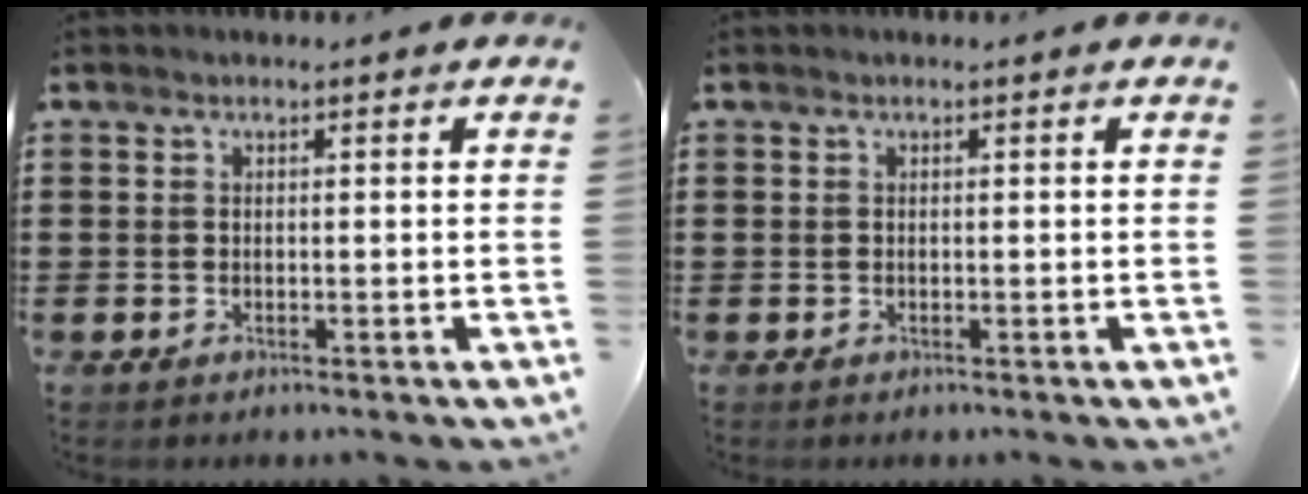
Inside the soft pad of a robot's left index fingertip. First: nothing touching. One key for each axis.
{"total": 0.0}